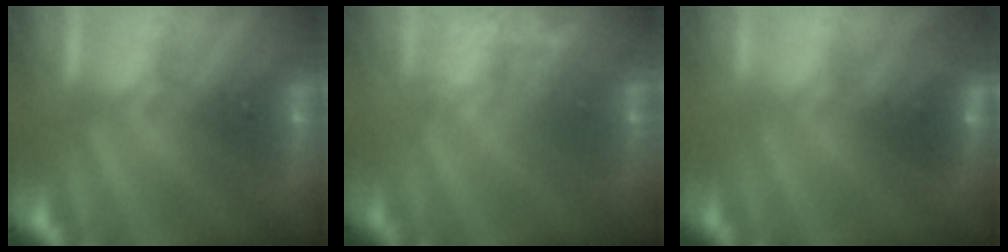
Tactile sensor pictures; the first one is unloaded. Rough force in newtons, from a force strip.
{"total": 4.7}
{"total": 2.9}